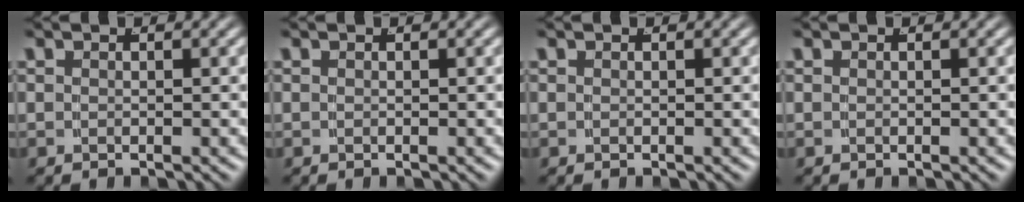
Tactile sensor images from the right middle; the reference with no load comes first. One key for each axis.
{"total": 0.0}
{"total": 0.0}
{"total": 0.0}